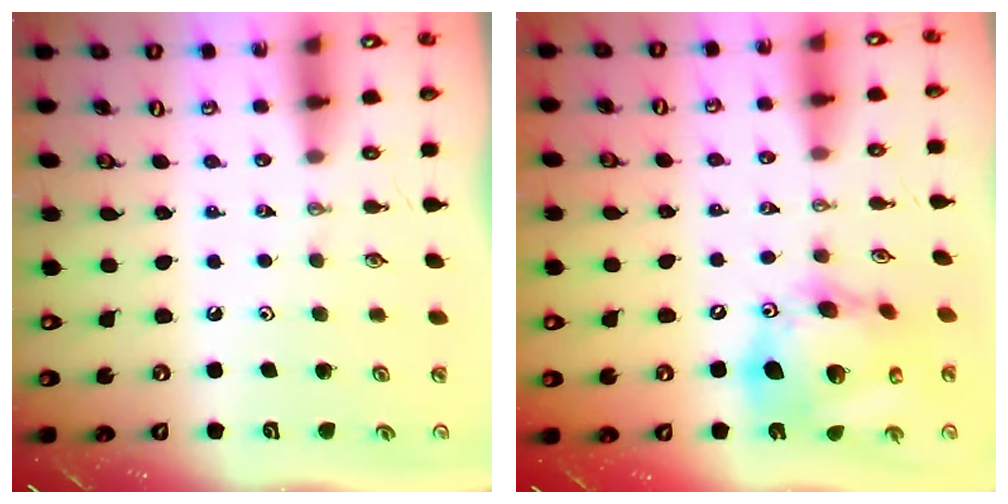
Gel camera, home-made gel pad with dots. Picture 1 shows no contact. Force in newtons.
{"total": 21.8, "press": 21.5, "slide": 3.9}